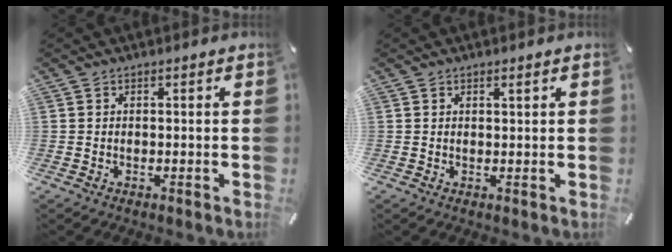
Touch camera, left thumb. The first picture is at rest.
{"total": 0.9, "force": [0.6, 0.3, 0.6], "torque": [-0.012, 0.001, 0.011]}